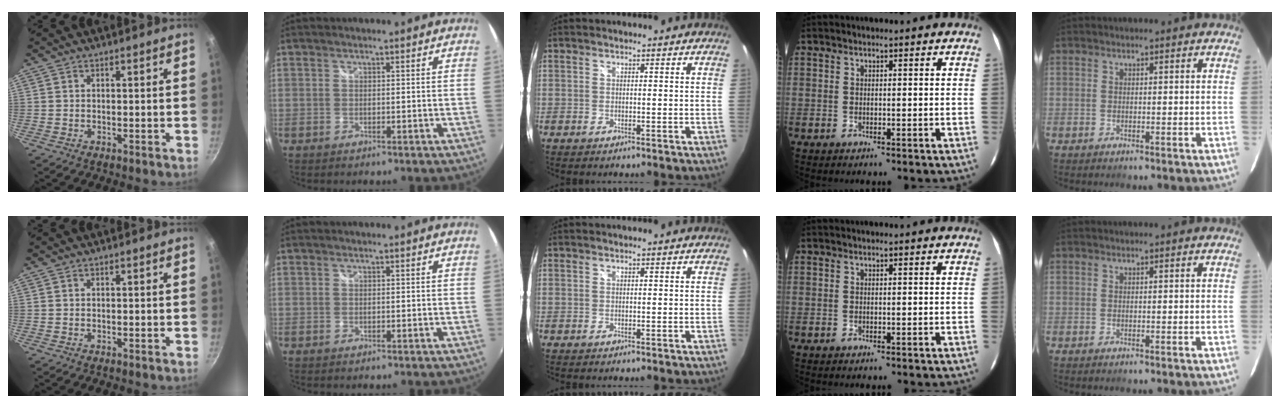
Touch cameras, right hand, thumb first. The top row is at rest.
{}